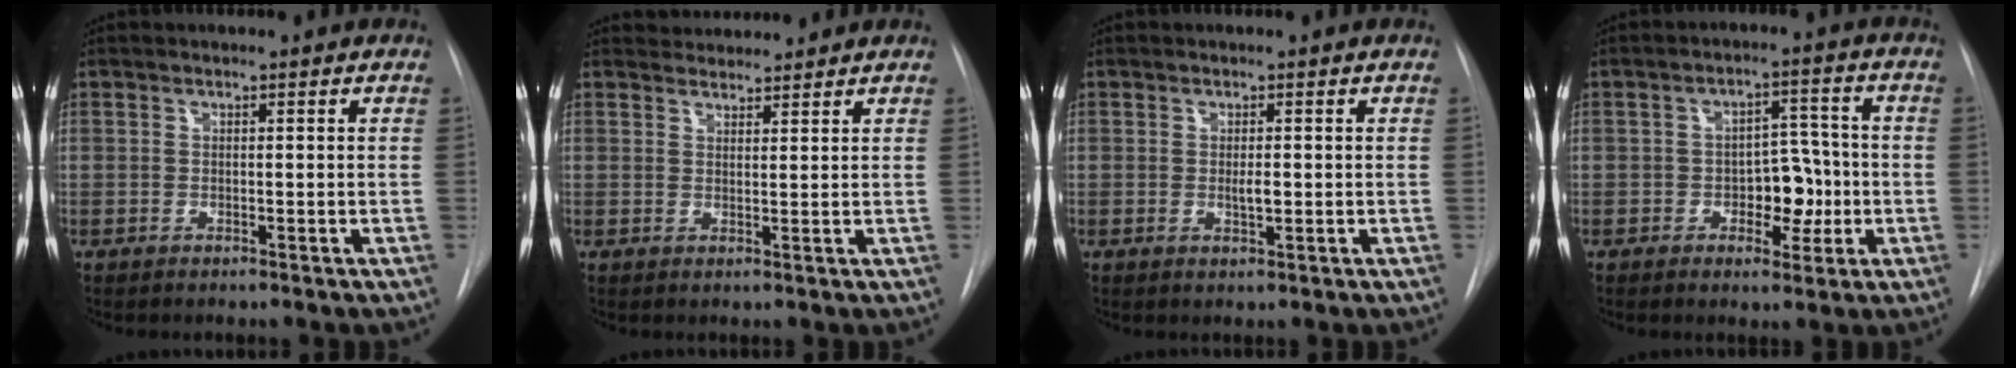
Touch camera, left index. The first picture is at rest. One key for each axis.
{"total": 3.1, "fx": 3.1, "fy": 0.5, "fz": -0.3, "tx": -0.001, "ty": 0.017, "tz": 0.051}
{"total": 1.4, "fx": -0.2, "fy": 0.4, "fz": 1.3, "tx": -0.023, "ty": -0.006, "tz": -0.003}
{"total": 6.4, "fx": -1.8, "fy": 3.8, "fz": 4.9, "tx": -0.064, "ty": 0.014, "tz": -0.024}